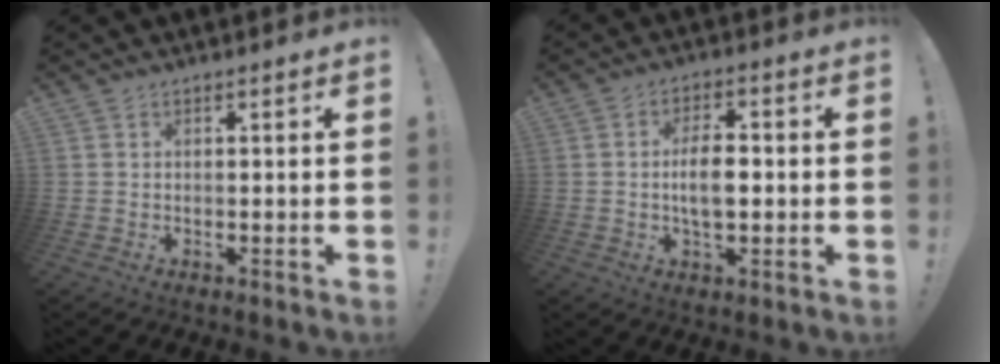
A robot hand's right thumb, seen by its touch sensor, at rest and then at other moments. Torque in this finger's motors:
{"motor_torque": [-0.26, 0.32, -0.11, 0.29, 0.04]}